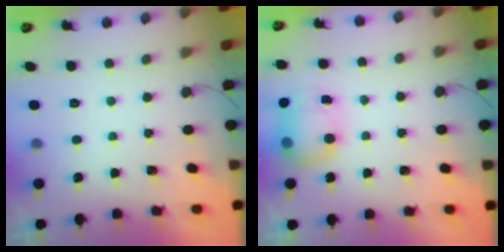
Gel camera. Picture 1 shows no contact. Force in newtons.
{"total": 11.1, "press": 9.3, "slide": 6.2}